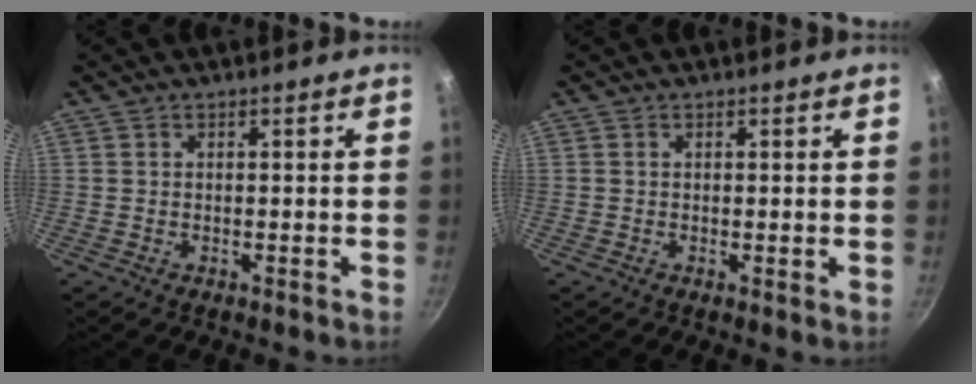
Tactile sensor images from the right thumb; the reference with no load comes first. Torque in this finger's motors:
{"motor_torque": [-0.16, 0.01, -0.19, 0.02, -0.04]}